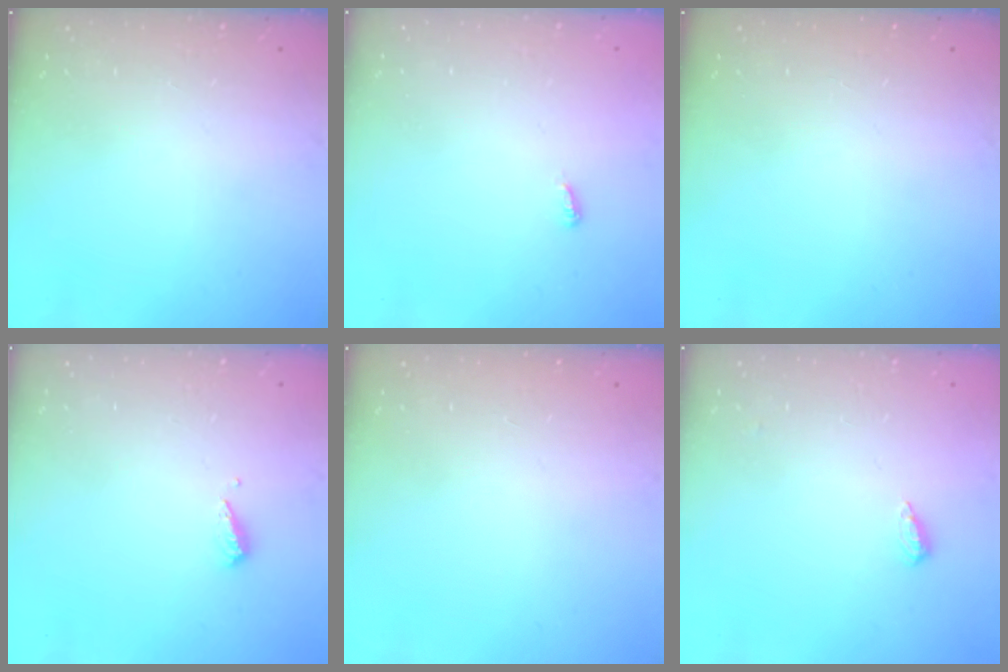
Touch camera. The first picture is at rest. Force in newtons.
{"total": 2.9, "press": 2.9, "slide": 0.3}
{"total": 0.0}
{"total": 2.9, "press": 2.9, "slide": 0.4}
{"total": 1.1, "press": 0.9, "slide": 0.6}
{"total": 3.9, "press": 3.8, "slide": 0.6}